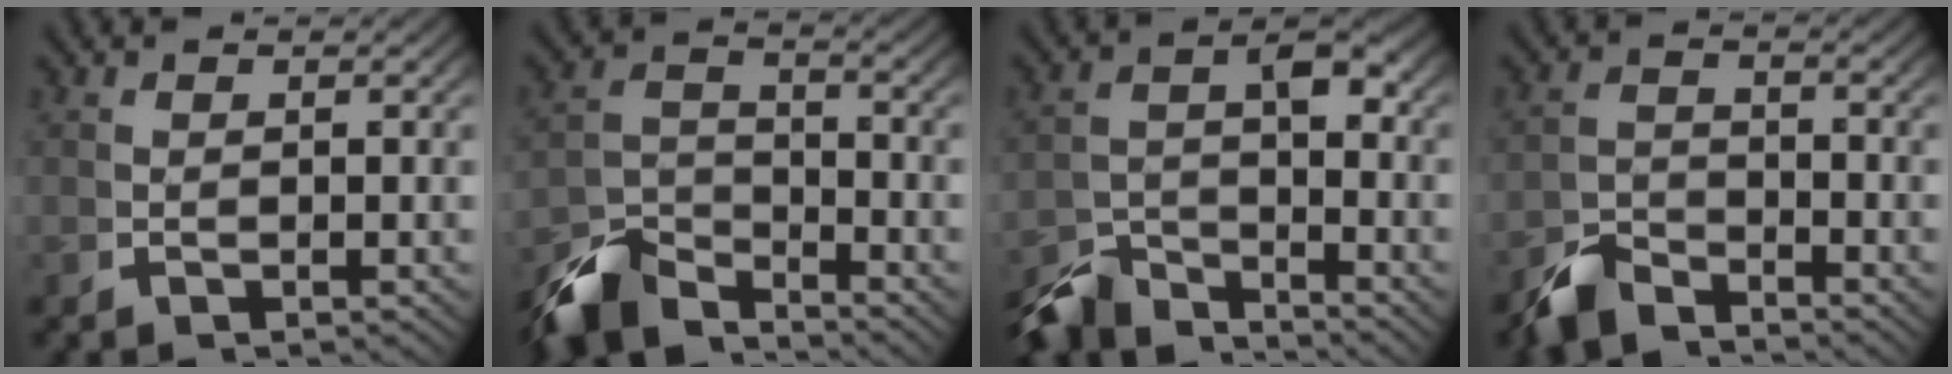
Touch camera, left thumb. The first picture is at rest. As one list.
[{"total": 6.6, "force": [-4.7, 3.3, 3.2], "torque": [-0.046, -0.022, -0.084]}, {"total": 6.9, "force": [-4.4, 3.3, 4.1], "torque": [-0.050, -0.023, -0.077]}, {"total": 3.8, "force": [-3.5, 1.2, 0.7], "torque": [-0.009, -0.015, -0.067]}]